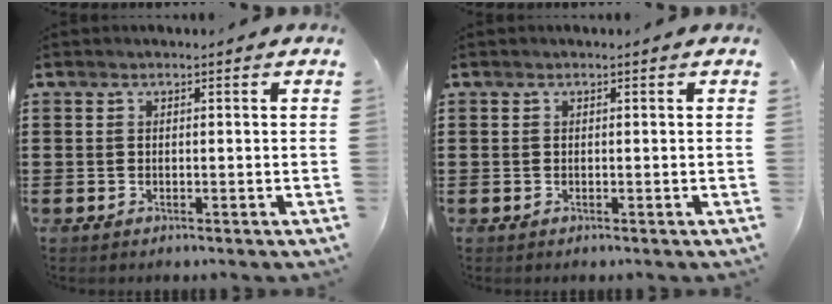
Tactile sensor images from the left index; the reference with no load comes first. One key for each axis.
{"total": 0.0}